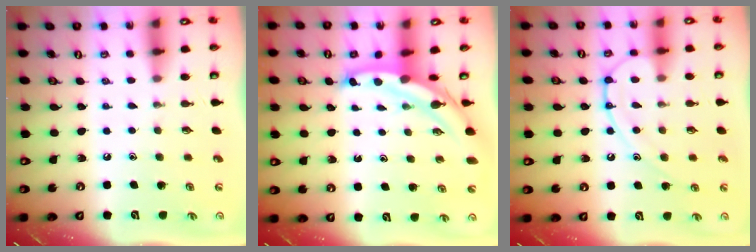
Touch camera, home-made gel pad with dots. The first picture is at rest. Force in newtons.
{"total": 6.3, "press": 6.3, "slide": 0.6}
{"total": 11.8, "press": 11.8, "slide": 1.3}